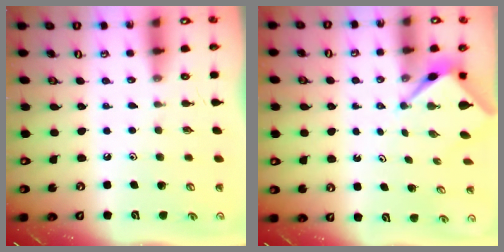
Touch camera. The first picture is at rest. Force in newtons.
{"total": 2.5, "press": 2.5, "slide": 0.1}